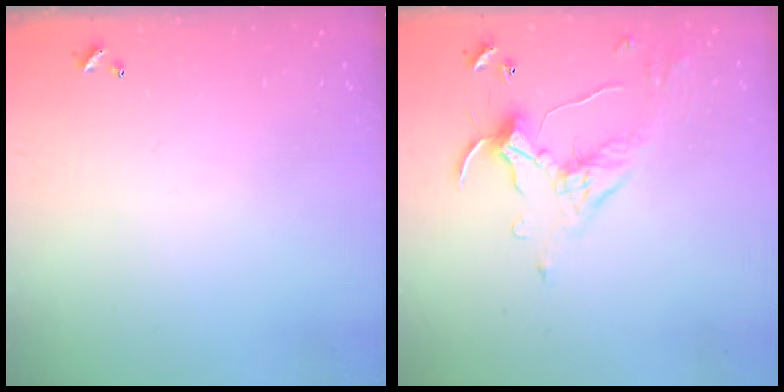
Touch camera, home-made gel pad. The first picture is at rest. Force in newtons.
{"total": 1.7, "press": 1.5, "slide": 0.8}